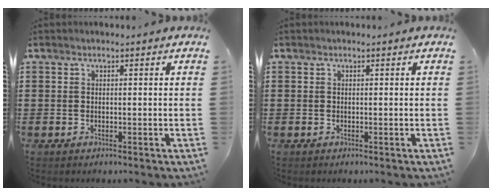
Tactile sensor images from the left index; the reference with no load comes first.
{"total": 0.0}